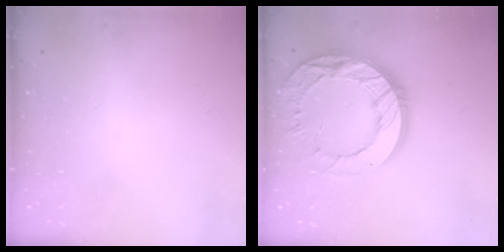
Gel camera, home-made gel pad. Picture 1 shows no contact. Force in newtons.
{"total": 21.8, "press": 21.7, "slide": 1.9}